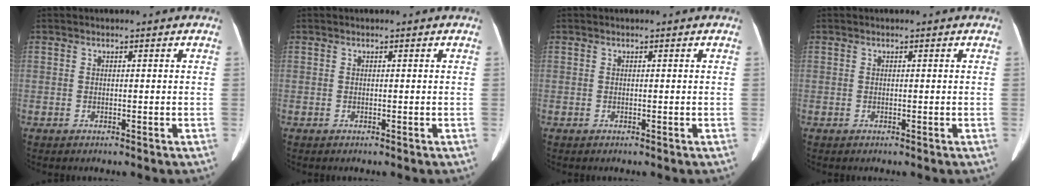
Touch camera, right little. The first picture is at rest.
{"total": 0.0}
{"total": 0.0}
{"total": 0.0}